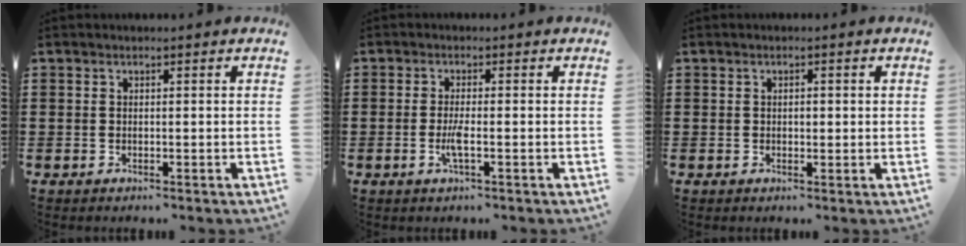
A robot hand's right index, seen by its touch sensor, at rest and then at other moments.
{"total": 3.0, "force": [-1.0, 0.3, 2.9], "torque": [-0.065, -0.009, -0.023]}
{"total": 0.9, "force": [0.0, 0.4, 0.8], "torque": [-0.015, 0.001, 0.000]}